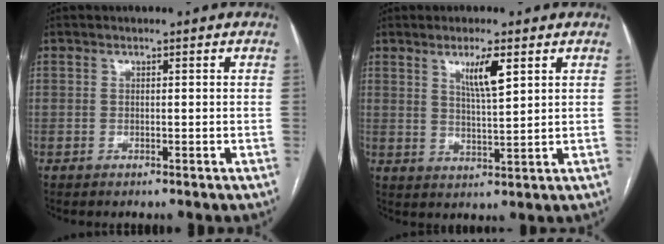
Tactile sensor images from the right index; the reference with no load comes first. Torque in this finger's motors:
{"motor_torque": [0.11, 0.11, 0.10, 0.05]}